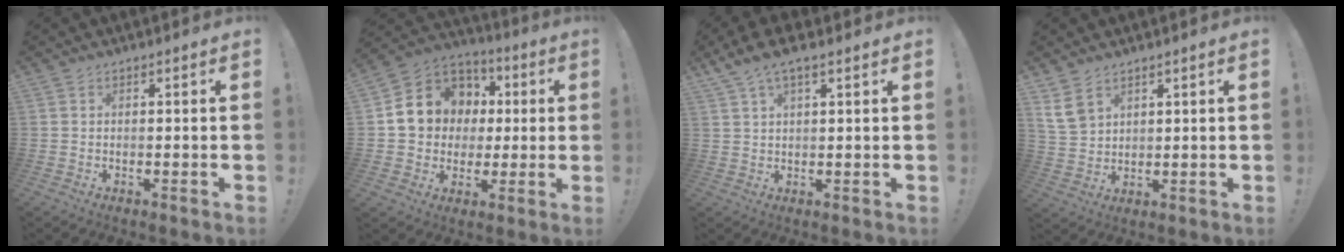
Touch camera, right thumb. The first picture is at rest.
{"total": 13.7, "force": [2.4, 12.4, 5.2], "torque": [-0.064, -0.005, 0.068]}
{"total": 5.6, "force": [3.8, 1.4, 3.9], "torque": [-0.070, -0.011, 0.070]}
{"total": 6.8, "force": [4.4, 4.2, 3.1], "torque": [-0.054, -0.014, 0.088]}